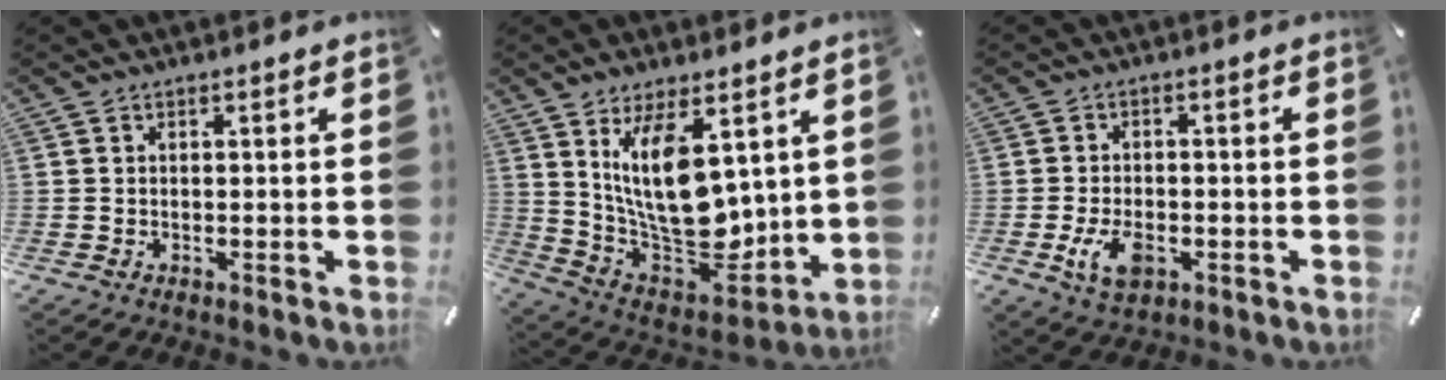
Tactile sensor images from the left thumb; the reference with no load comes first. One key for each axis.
{"total": 17.9, "fx": 6.5, "fy": 8.8, "fz": 14.2, "tx": -0.283, "ty": -0.058, "tz": 0.115}
{"total": 6.6, "fx": -2.2, "fy": 4.0, "fz": 4.7, "tx": -0.100, "ty": 0.000, "tz": -0.045}